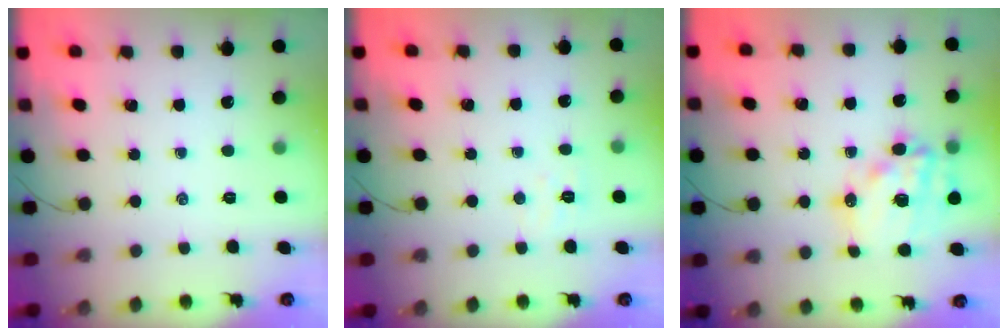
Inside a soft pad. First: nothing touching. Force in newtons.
{"total": 3.9, "press": 3.8, "slide": 0.8}
{"total": 16.2, "press": 15.8, "slide": 3.7}